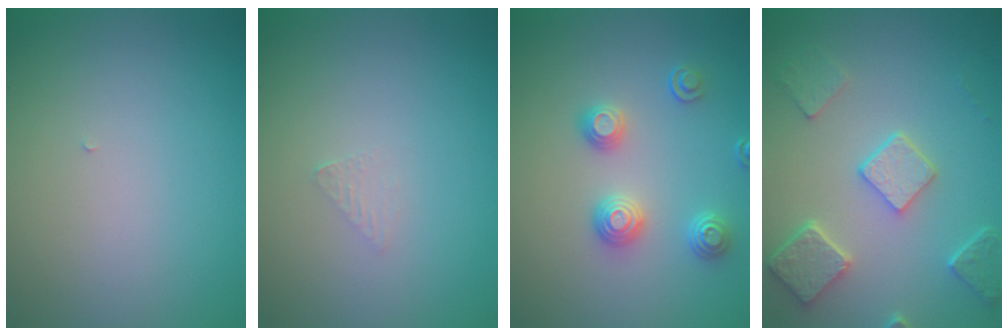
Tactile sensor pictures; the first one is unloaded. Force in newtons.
{"total": 0.8, "press": 0.8, "slide": 0.1}
{"total": 3.0, "press": 2.6, "slide": 1.3}
{"total": 4.9, "press": 3.9, "slide": 2.9}